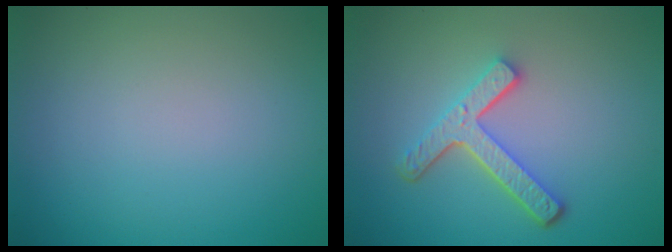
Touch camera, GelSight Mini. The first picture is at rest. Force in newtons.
{"total": 4.2, "press": 3.3, "slide": 2.7}